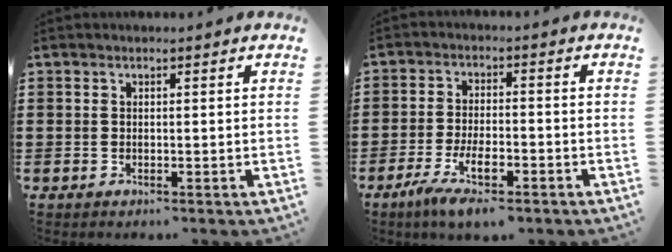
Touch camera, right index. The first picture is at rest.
{"total": 6.2, "force": [-3.8, 1.8, 4.5], "torque": [-0.095, 0.000, -0.071]}